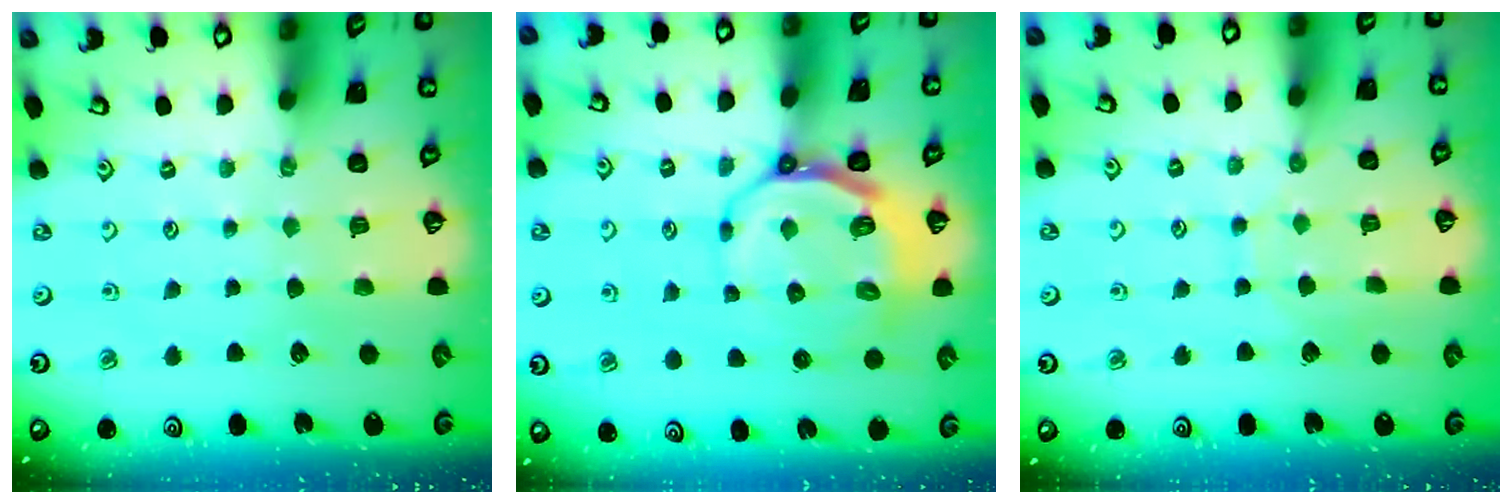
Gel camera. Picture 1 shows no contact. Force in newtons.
{"total": 9.2, "press": 8.5, "slide": 3.5}
{"total": 5.4, "press": 5.4, "slide": 0.3}